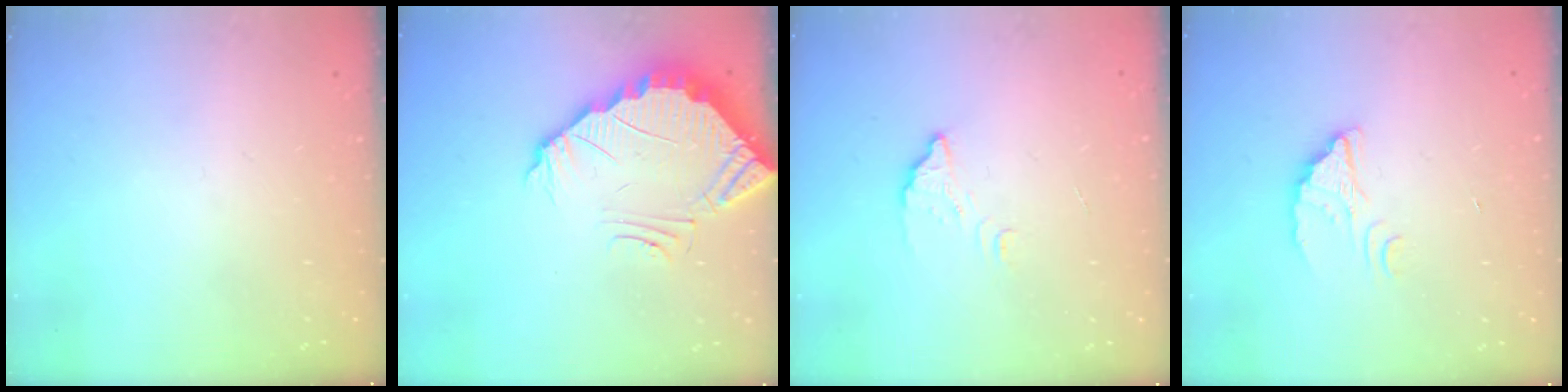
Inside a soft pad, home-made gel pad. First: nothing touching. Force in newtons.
{"total": 3.7, "press": 3.7, "slide": 0.2}
{"total": 2.7, "press": 2.7, "slide": 0.2}
{"total": 2.5, "press": 2.5, "slide": 0.1}